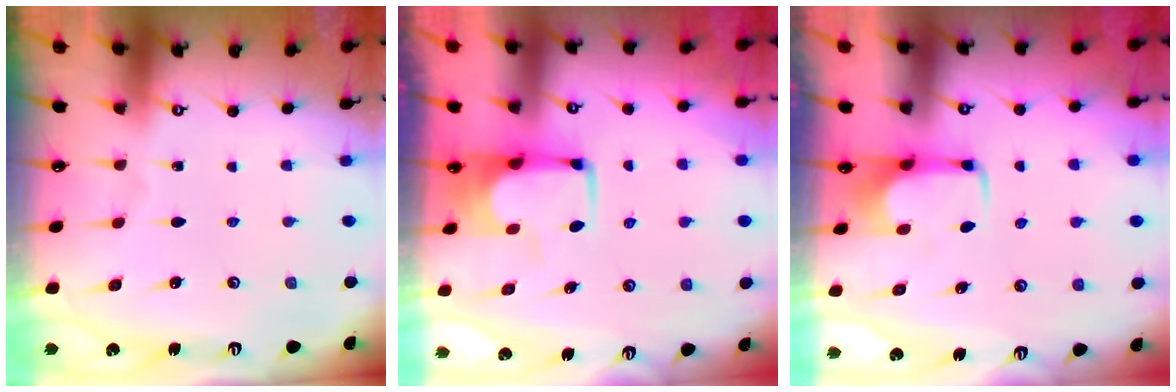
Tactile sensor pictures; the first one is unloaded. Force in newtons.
{"total": 1.9, "press": 1.9, "slide": 0.2}
{"total": 2.1, "press": 2.0, "slide": 0.4}